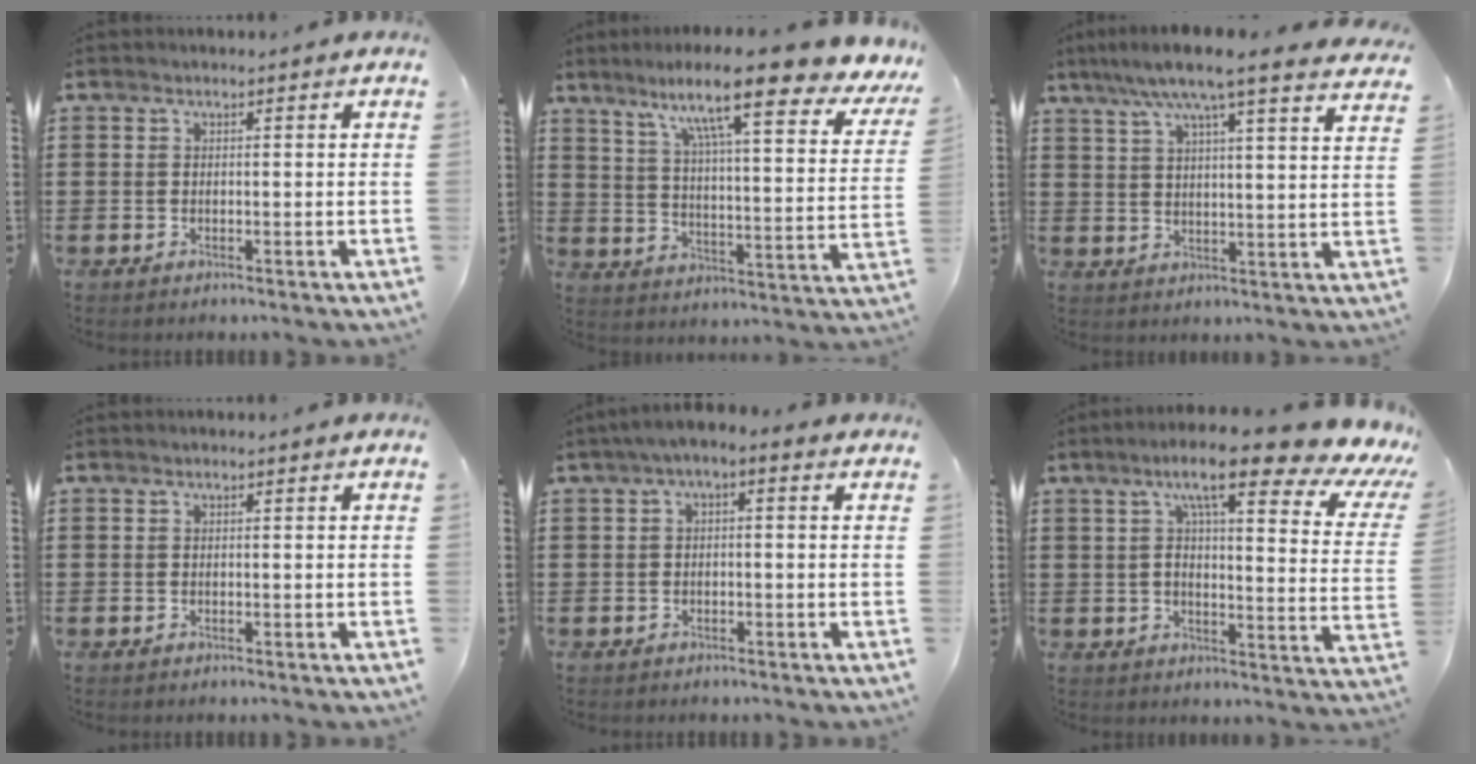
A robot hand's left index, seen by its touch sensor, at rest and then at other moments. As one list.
[{"total": 14.3, "force": [10.3, 1.3, 9.8], "torque": [-0.180, -0.066, 0.158]}, {"total": 8.3, "force": [6.7, 0.1, 5.0], "torque": [-0.110, -0.025, 0.113]}, {"total": 0.0}, {"total": 2.1, "force": [-1.5, 0.5, 1.3], "torque": [-0.023, 0.001, -0.033]}, {"total": 11.6, "force": [7.8, 1.2, 8.5], "torque": [-0.150, -0.038, 0.120]}]